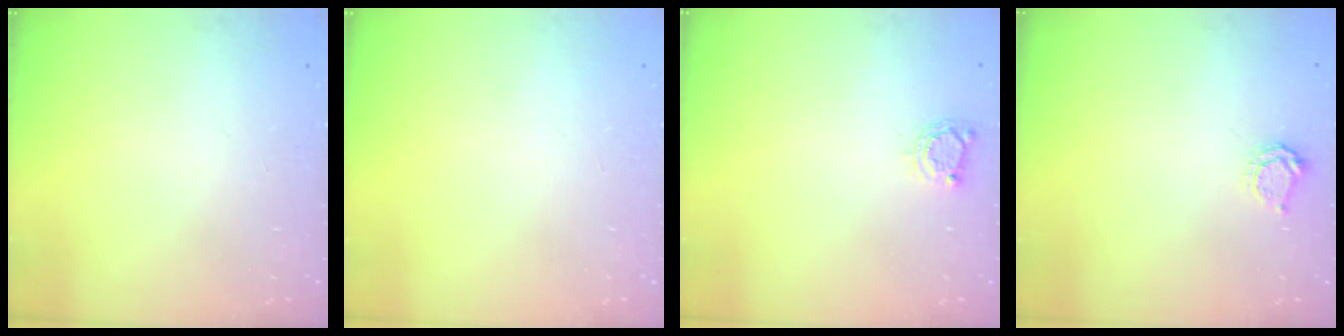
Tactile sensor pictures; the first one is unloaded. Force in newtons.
{"total": 0.0}
{"total": 3.0, "press": 3.0, "slide": 0.4}
{"total": 4.2, "press": 4.2, "slide": 0.5}